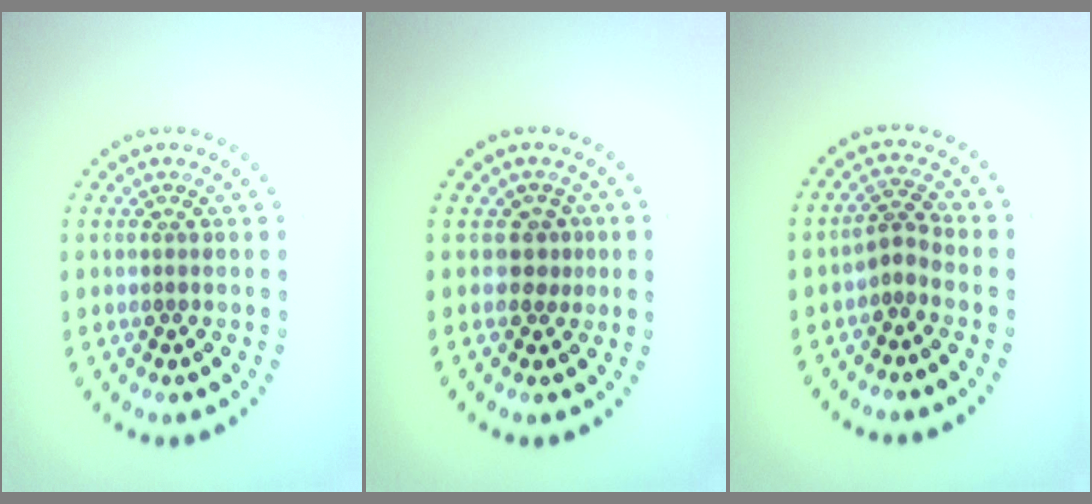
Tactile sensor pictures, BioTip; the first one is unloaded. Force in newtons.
{"total": 1.6, "press": 1.2, "slide": 1.0}
{"total": 1.9, "press": 1.3, "slide": 1.5}